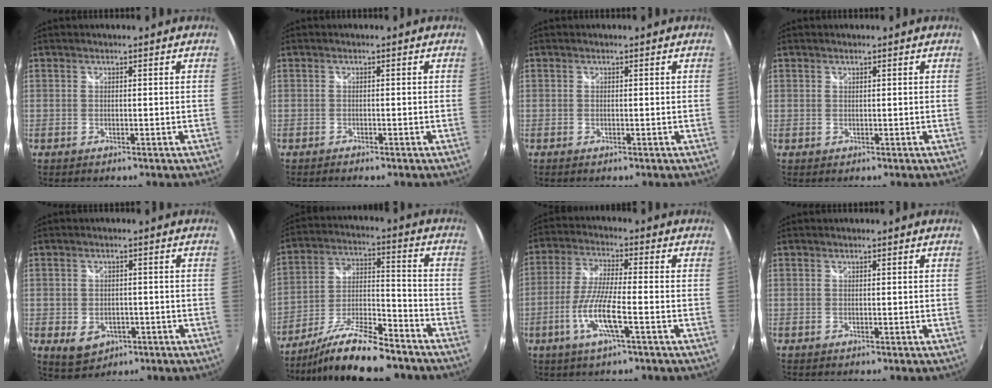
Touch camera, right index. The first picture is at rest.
{"total": 1.0, "force": [-0.9, 0.3, 0.3], "torque": [-0.013, -0.004, -0.017]}
{"total": 0.0}
{"total": 0.8, "force": [0.2, 0.8, 0.0], "torque": [0.003, 0.002, 0.001]}
{"total": 6.2, "force": [-2.4, 4.8, 3.2], "torque": [-0.071, -0.009, -0.027]}
{"total": 15.7, "force": [-13.0, 3.0, 8.4], "torque": [-0.172, -0.011, -0.225]}
{"total": 9.4, "force": [-3.6, 0.8, 8.6], "torque": [-0.182, -0.007, -0.072]}
{"total": 0.0}